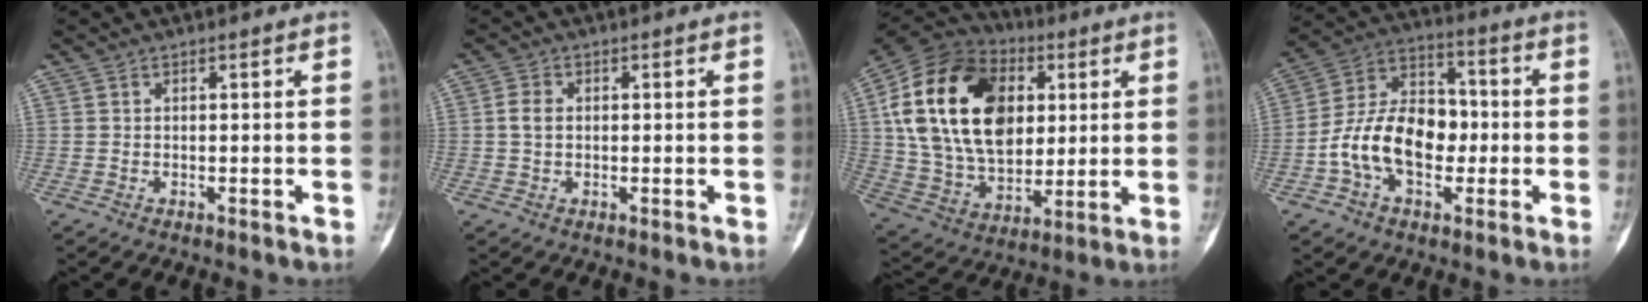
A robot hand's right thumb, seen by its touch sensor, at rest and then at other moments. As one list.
[{"total": 2.7, "force": [0.1, 2.0, 1.8], "torque": [-0.034, 0.005, -0.002]}, {"total": 27.9, "force": [6.0, 18.5, 20.0], "torque": [-0.365, 0.001, 0.109]}, {"total": 15.6, "force": [-2.7, 10.3, 11.4], "torque": [-0.185, 0.043, -0.053]}]